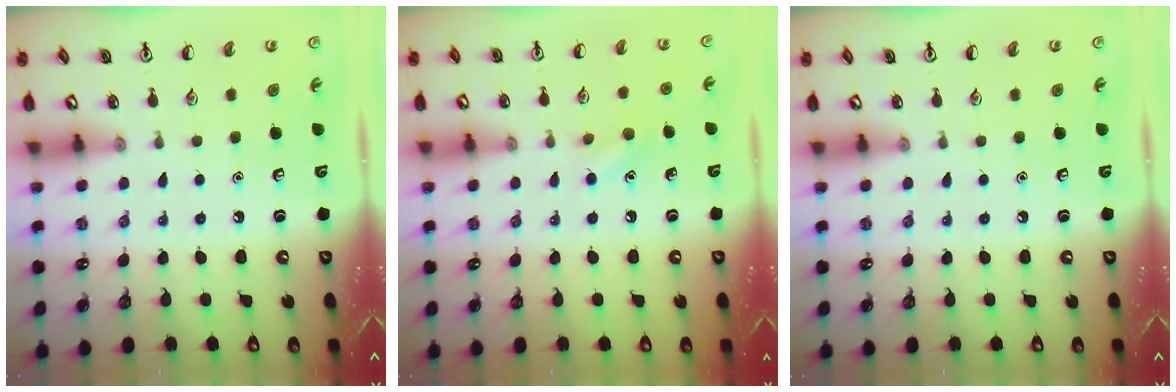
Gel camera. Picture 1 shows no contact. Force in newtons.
{"total": 6.5, "press": 6.3, "slide": 1.7}
{"total": 0.0}